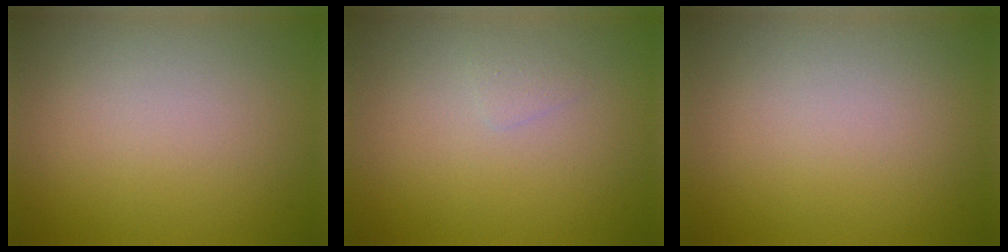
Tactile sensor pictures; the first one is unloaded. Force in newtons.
{"total": 0.7, "press": 0.7, "slide": 0.0}
{"total": 0.0}